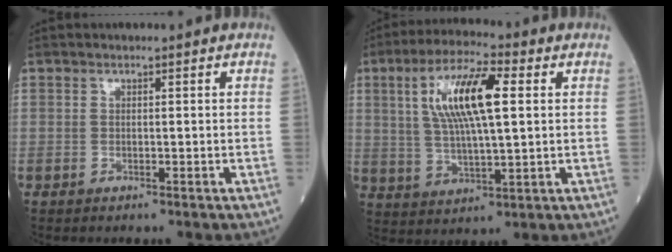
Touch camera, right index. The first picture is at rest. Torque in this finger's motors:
{"motor_torque": [0.69, 0.41, 0.28, 0.21]}